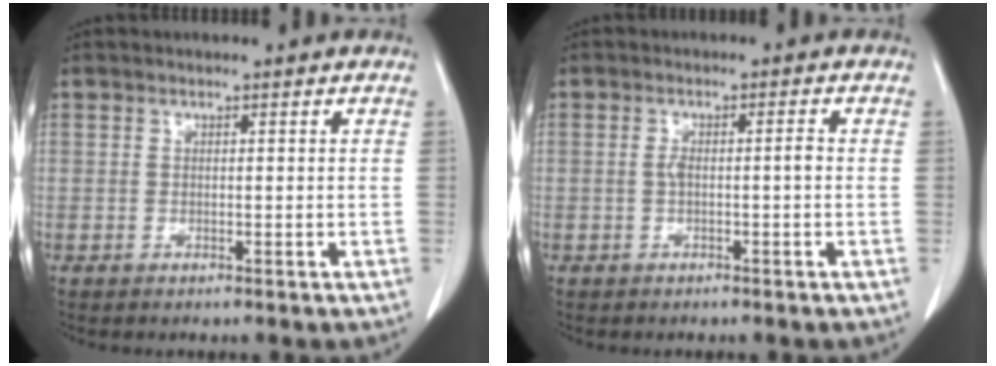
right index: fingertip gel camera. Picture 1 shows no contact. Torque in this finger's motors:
{"motor_torque": [0.20, -0.09, 0.00, 0.03]}